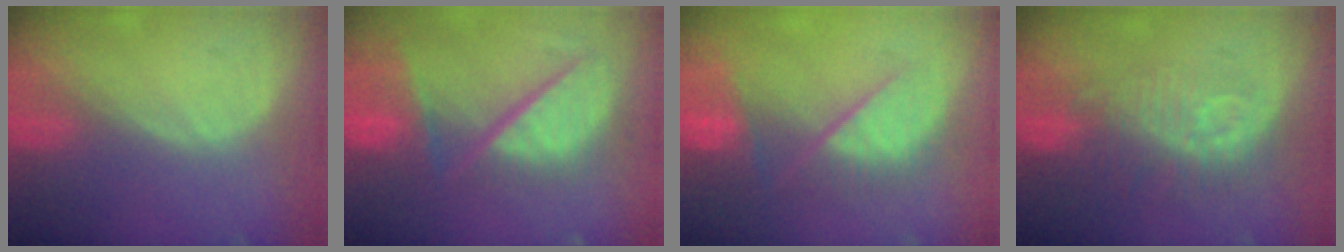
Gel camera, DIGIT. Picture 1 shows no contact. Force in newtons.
{"total": 12.1, "press": 10.0, "slide": 6.8}
{"total": 9.7, "press": 8.3, "slide": 5.0}
{"total": 9.8, "press": 8.8, "slide": 4.2}